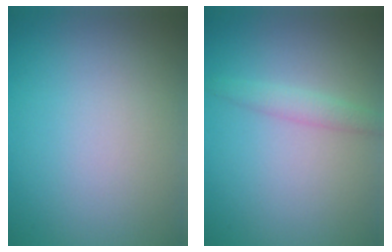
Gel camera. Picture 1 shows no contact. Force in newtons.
{"total": 1.5, "press": 1.5, "slide": 0.1}